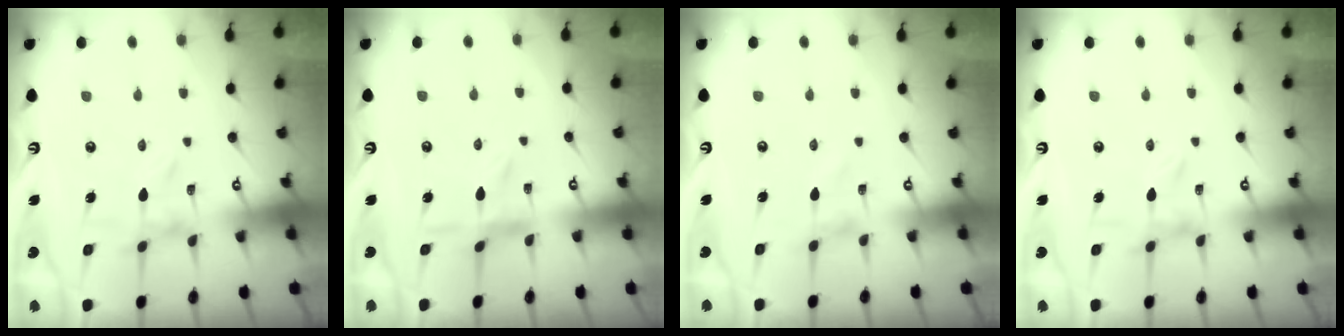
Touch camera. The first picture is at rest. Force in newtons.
{"total": 1.3, "press": 1.2, "slide": 0.4}
{"total": 1.1, "press": 1.1, "slide": 0.0}
{"total": 0.0}